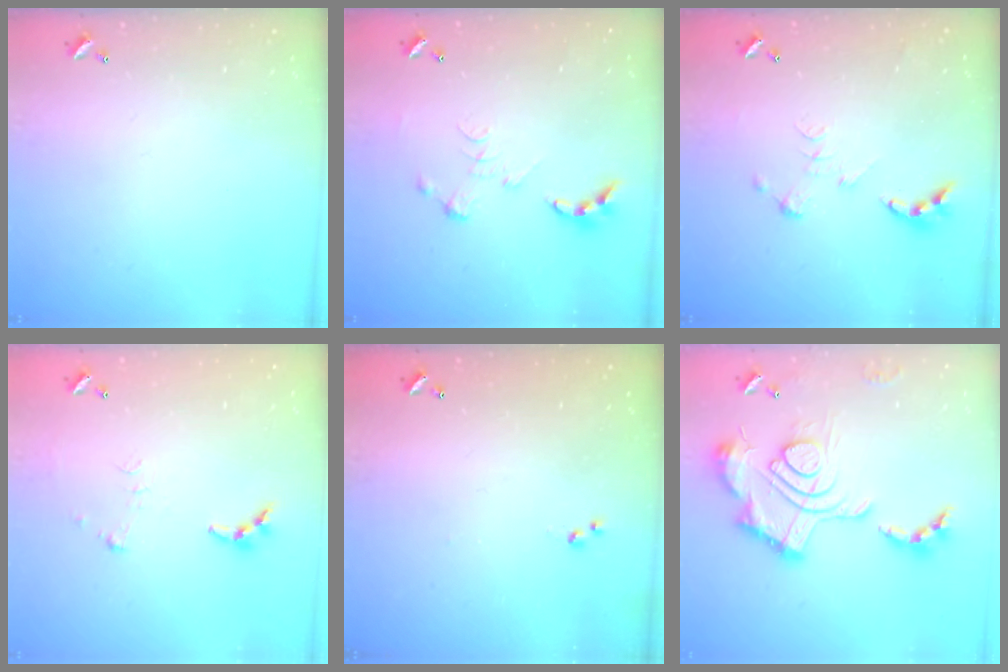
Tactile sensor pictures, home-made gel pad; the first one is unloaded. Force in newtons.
{"total": 0.0}
{"total": 0.0}
{"total": 6.2, "press": 6.2, "slide": 0.4}
{"total": 3.0, "press": 3.0, "slide": 0.4}
{"total": 2.5, "press": 1.9, "slide": 1.7}